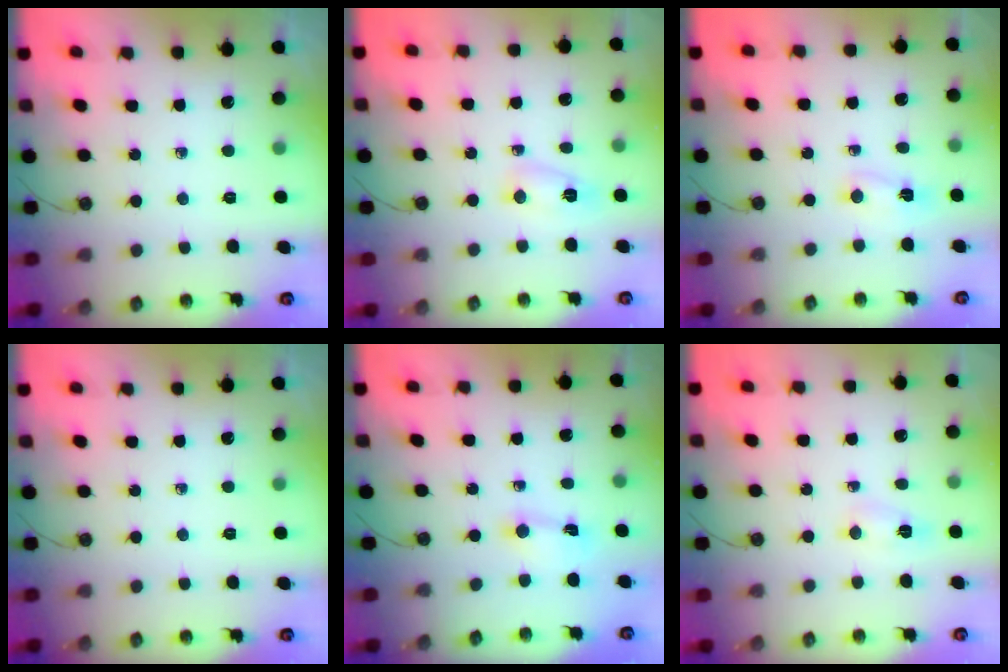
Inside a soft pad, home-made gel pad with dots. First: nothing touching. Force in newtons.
{"total": 3.3, "press": 3.2, "slide": 0.5}
{"total": 2.9, "press": 2.8, "slide": 0.7}
{"total": 0.0}
{"total": 1.5, "press": 1.5, "slide": 0.1}
{"total": 4.6, "press": 4.6, "slide": 0.6}